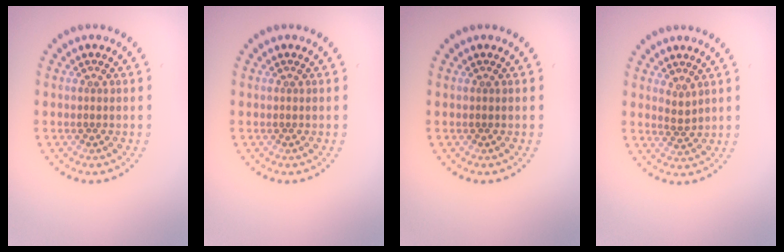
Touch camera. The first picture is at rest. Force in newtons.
{"total": 0.0}
{"total": 0.0}
{"total": 1.2, "press": 1.0, "slide": 0.8}